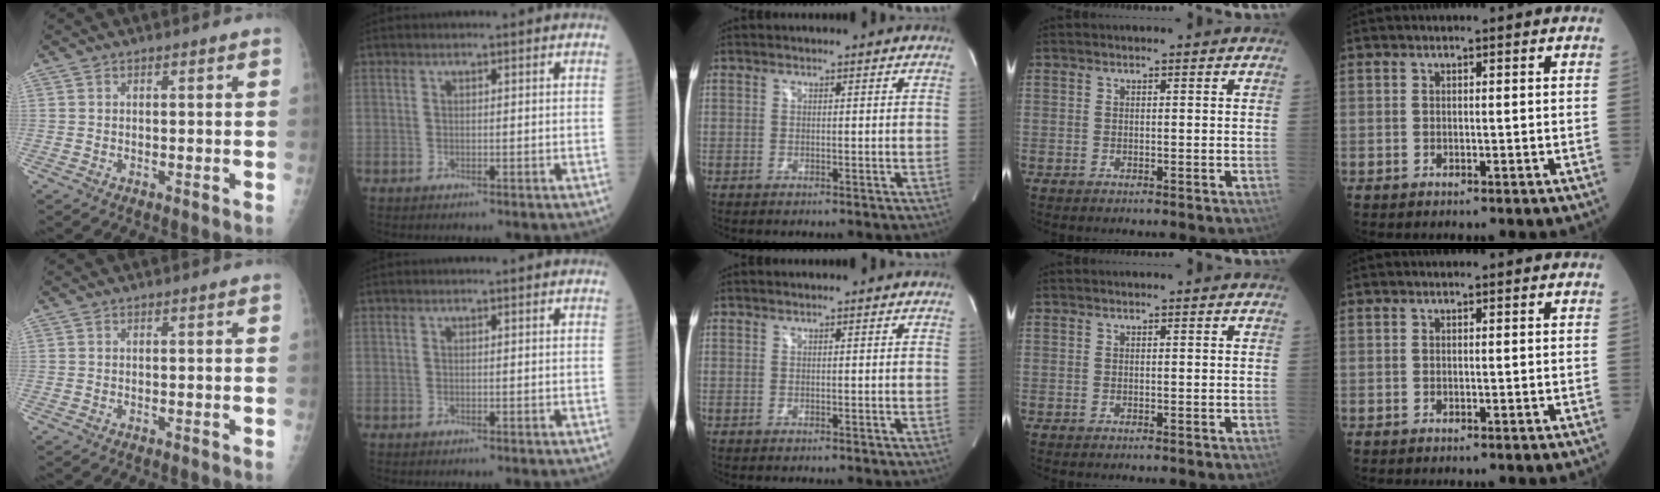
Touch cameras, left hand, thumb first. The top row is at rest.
{}